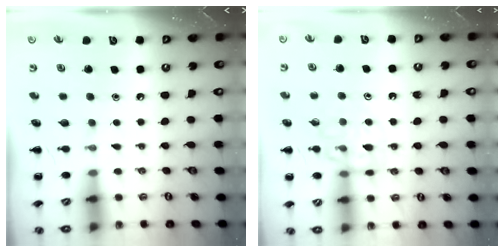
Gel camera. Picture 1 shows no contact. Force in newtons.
{"total": 12.1, "press": 12.0, "slide": 1.5}